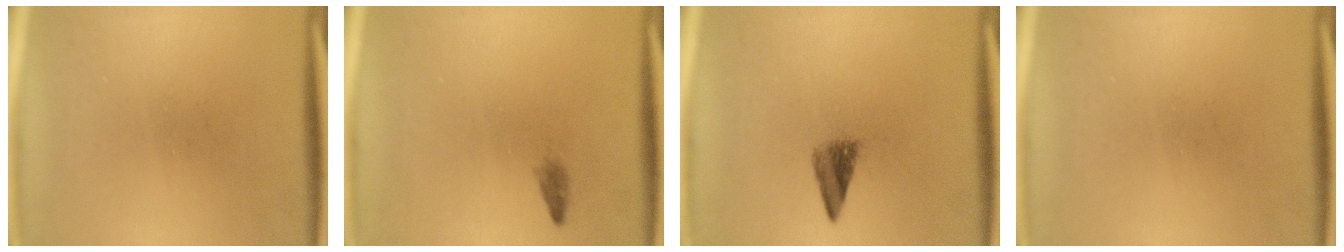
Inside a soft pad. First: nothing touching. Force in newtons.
{"total": 0.8}
{"total": 2.9}
{"total": 0.0}